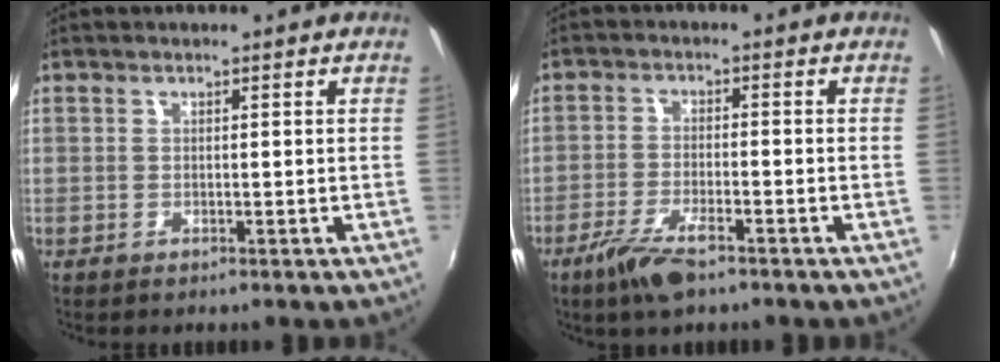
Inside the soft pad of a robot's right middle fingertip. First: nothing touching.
{"total": 7.1, "force": [-4.8, 1.8, 4.9], "torque": [-0.117, -0.013, -0.092]}